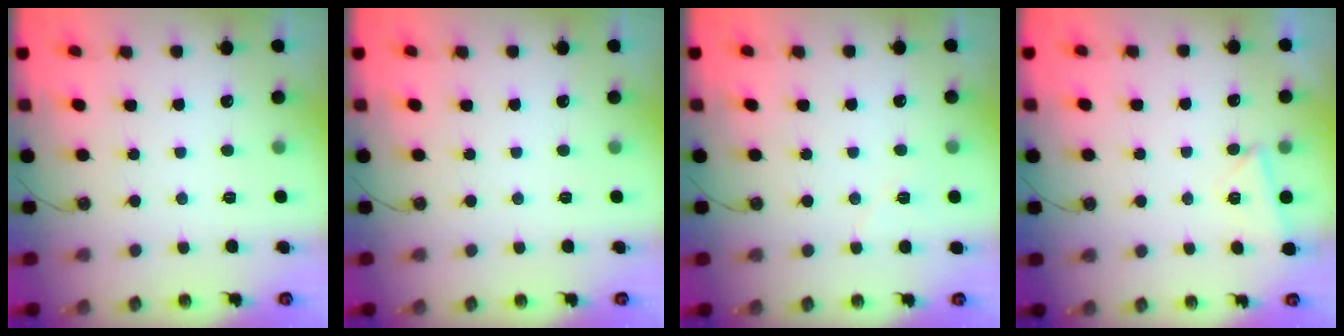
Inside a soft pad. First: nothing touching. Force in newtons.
{"total": 0.0}
{"total": 6.3, "press": 5.7, "slide": 2.8}
{"total": 3.6, "press": 2.7, "slide": 2.4}